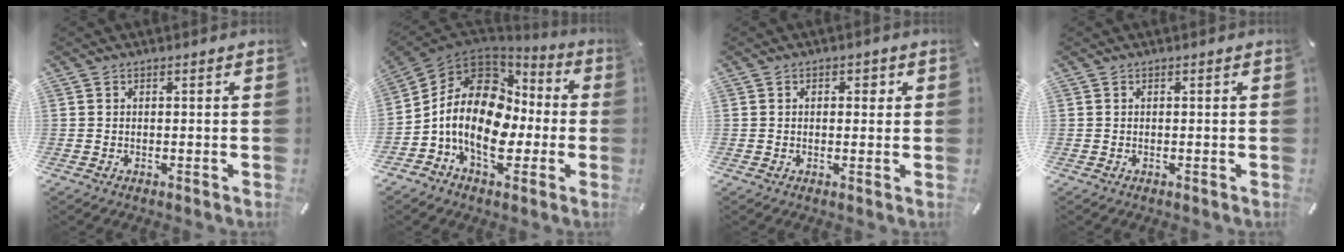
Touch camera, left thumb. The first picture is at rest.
{"total": 17.0, "force": [-2.6, 12.7, 11.1], "torque": [-0.222, 0.015, -0.043]}
{"total": 1.7, "force": [0.3, 1.2, 1.2], "torque": [-0.017, 0.005, 0.001]}
{"total": 0.0}